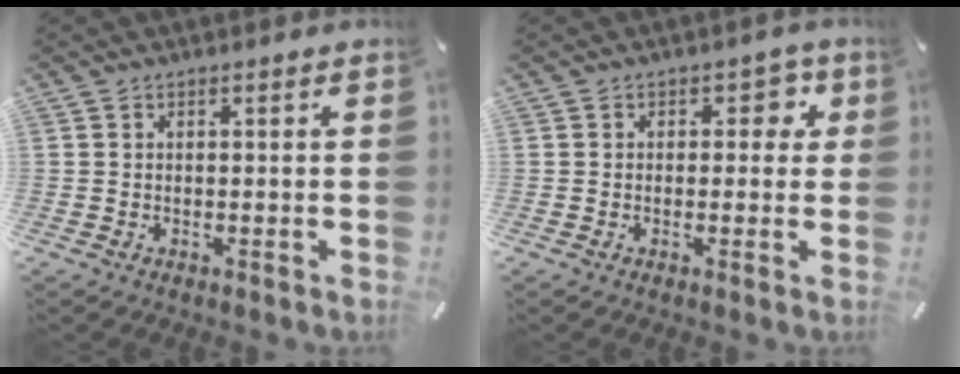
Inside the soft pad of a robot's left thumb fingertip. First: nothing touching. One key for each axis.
{"total": 4.0, "fx": 0.7, "fy": 2.9, "fz": 2.7, "tx": -0.017, "ty": -0.002, "tz": 0.000}